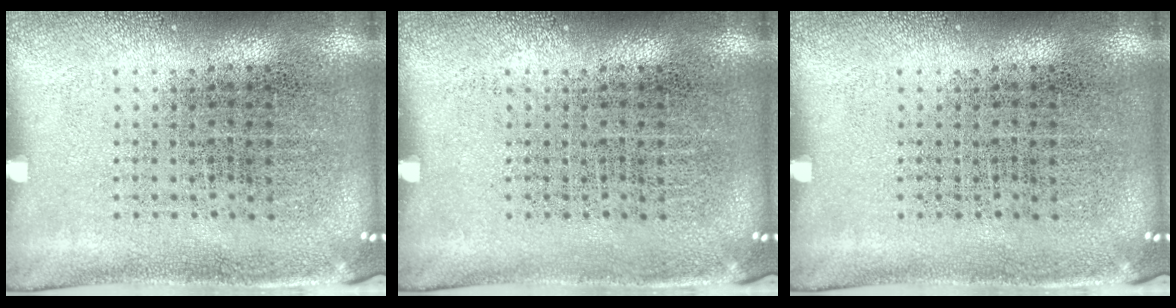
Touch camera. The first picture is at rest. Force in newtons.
{"total": 0.0}
{"total": 0.0}